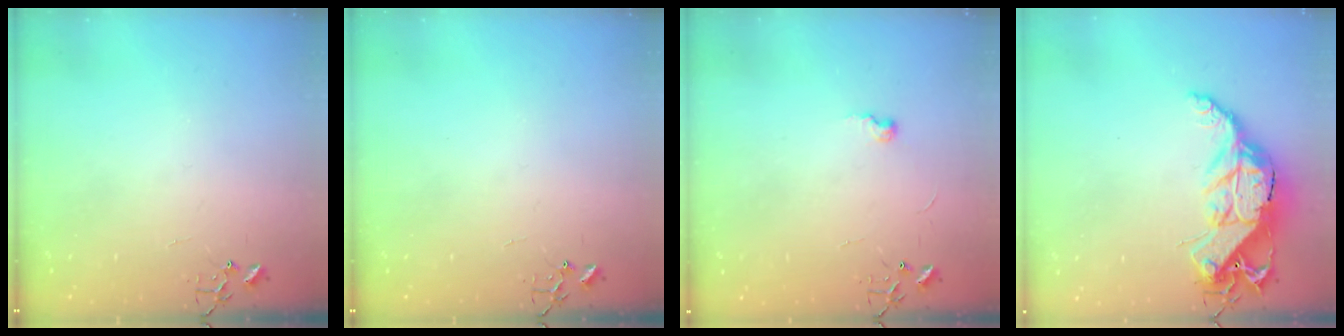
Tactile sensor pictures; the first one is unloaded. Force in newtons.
{"total": 0.0}
{"total": 5.9, "press": 5.9, "slide": 0.6}
{"total": 19.1, "press": 19.1, "slide": 1.2}